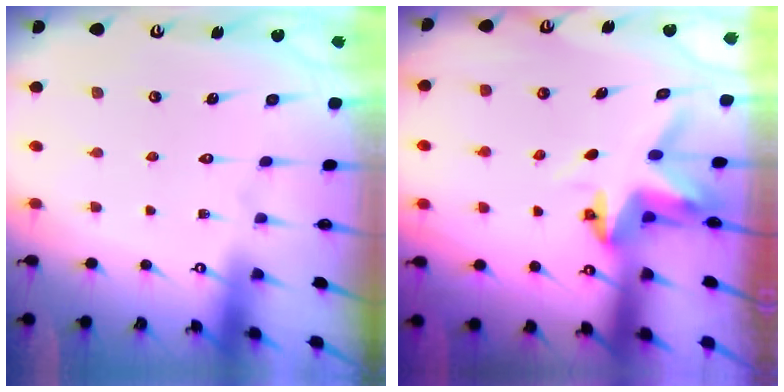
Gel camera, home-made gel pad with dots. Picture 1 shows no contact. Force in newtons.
{"total": 4.3, "press": 4.3, "slide": 0.2}